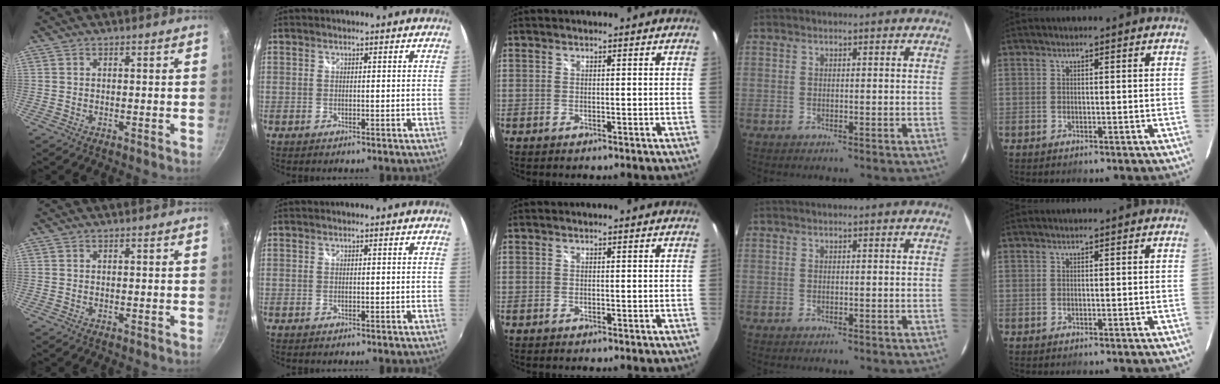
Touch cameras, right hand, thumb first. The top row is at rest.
{}